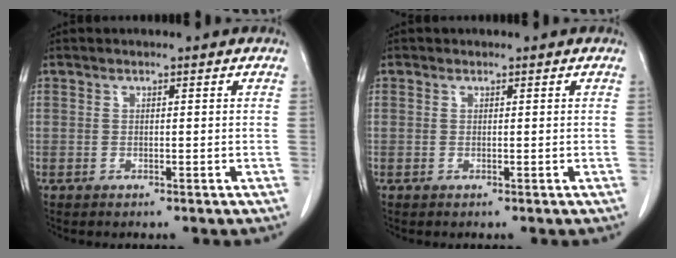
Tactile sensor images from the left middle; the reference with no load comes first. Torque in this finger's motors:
{"motor_torque": [-0.07, 0.08, -0.06, 0.00]}